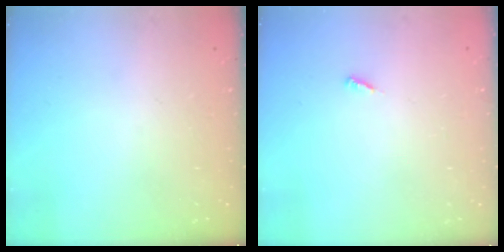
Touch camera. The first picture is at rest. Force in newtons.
{"total": 2.5, "press": 2.5, "slide": 0.1}